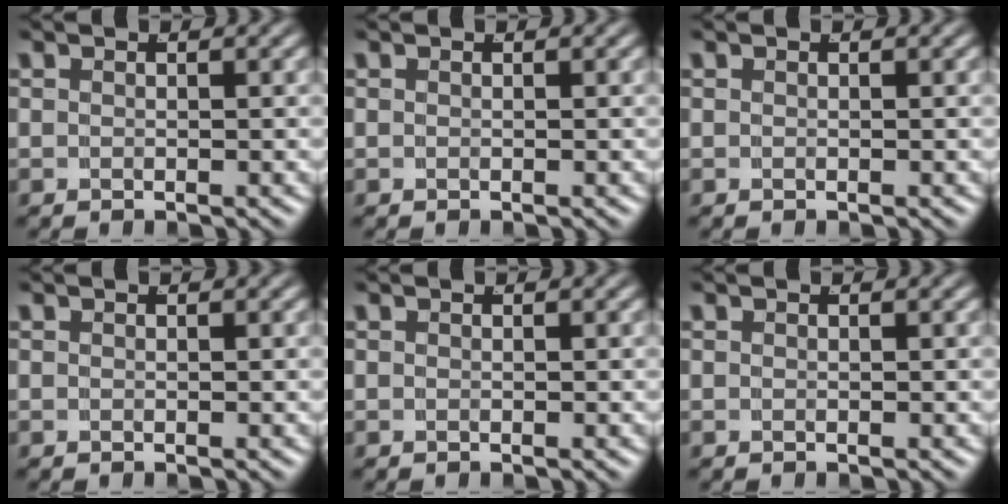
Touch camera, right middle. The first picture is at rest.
{"total": 0.0}
{"total": 0.0}
{"total": 0.0}
{"total": 0.0}
{"total": 0.0}